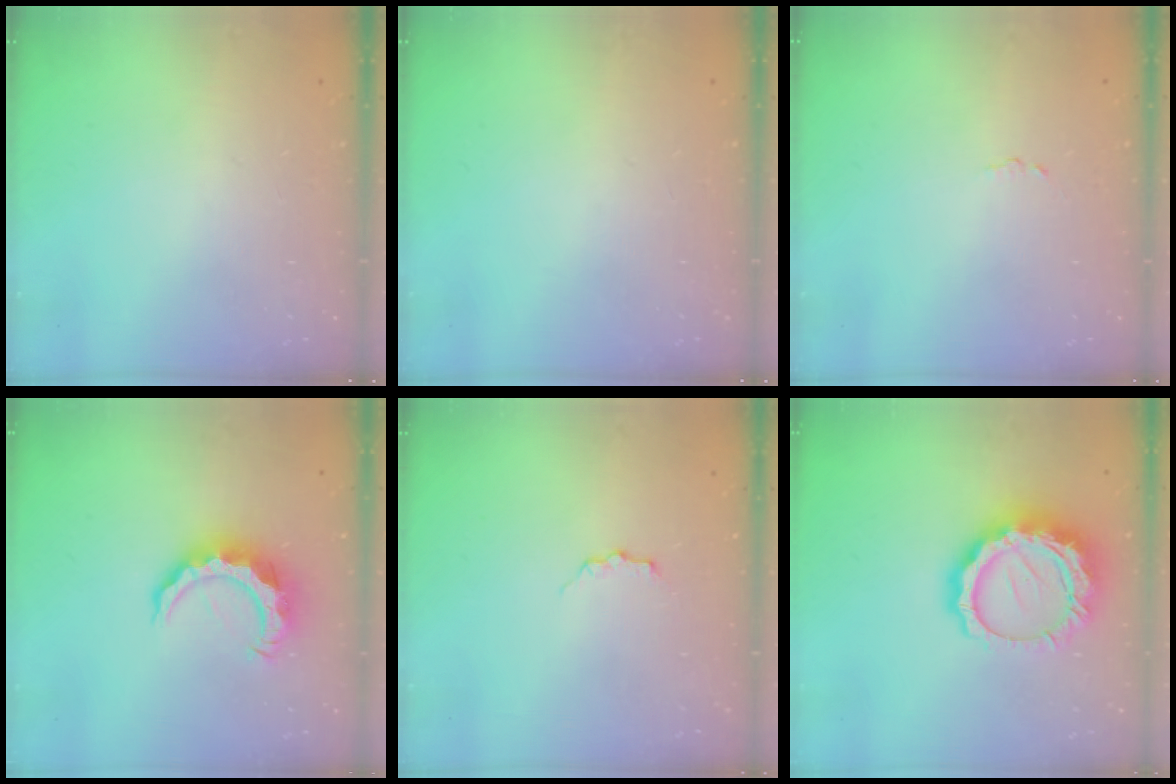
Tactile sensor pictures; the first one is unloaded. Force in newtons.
{"total": 0.0}
{"total": 1.7, "press": 1.7, "slide": 0.1}
{"total": 10.5, "press": 10.4, "slide": 1.2}
{"total": 3.7, "press": 3.7, "slide": 0.4}
{"total": 16.0, "press": 16.0, "slide": 1.2}